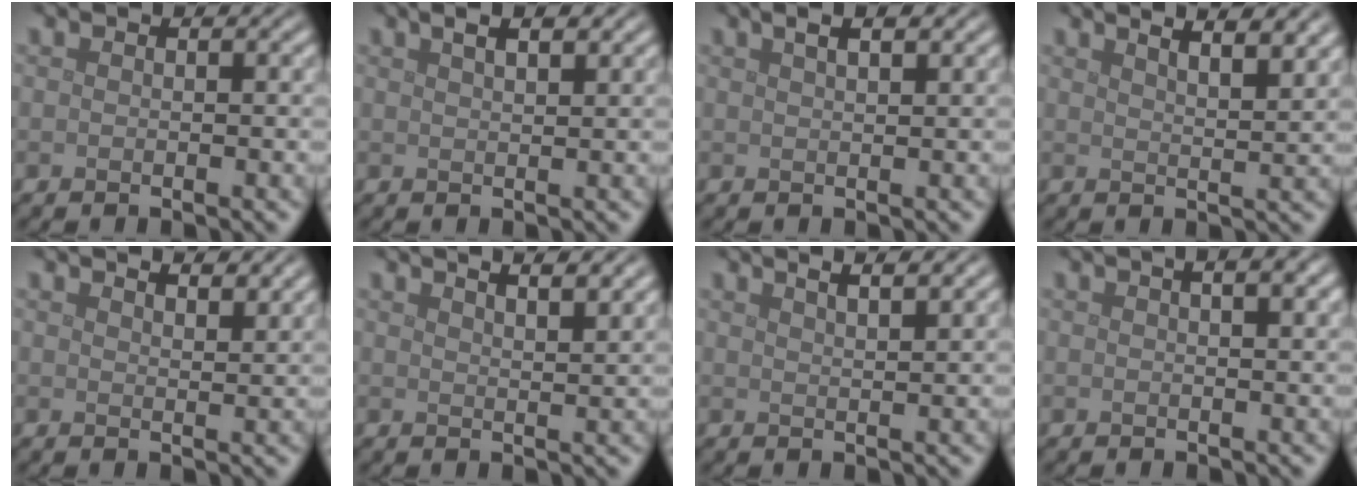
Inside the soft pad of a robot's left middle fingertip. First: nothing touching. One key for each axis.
{"total": 3.7, "fx": 2.3, "fy": 1.4, "fz": 2.5, "tx": -0.018, "ty": 0.012, "tz": 0.015}
{"total": 3.6, "fx": 2.2, "fy": 1.4, "fz": 2.5, "tx": -0.015, "ty": 0.011, "tz": 0.011}
{"total": 8.0, "fx": 5.5, "fy": 2.9, "fz": 5.1, "tx": -0.032, "ty": 0.037, "tz": 0.043}
{"total": 3.7, "fx": 3.1, "fy": 1.1, "fz": 1.9, "tx": -0.006, "ty": 0.008, "tz": 0.024}
{"total": 6.3, "fx": 4.4, "fy": 2.3, "fz": 3.8, "tx": -0.023, "ty": 0.036, "tz": 0.031}
{"total": 5.7, "fx": 3.9, "fy": 2.2, "fz": 3.6, "tx": -0.021, "ty": 0.042, "tz": 0.021}
{"total": 4.2, "fx": 2.1, "fy": 1.7, "fz": 3.2, "tx": -0.013, "ty": 0.017, "tz": 0.003}